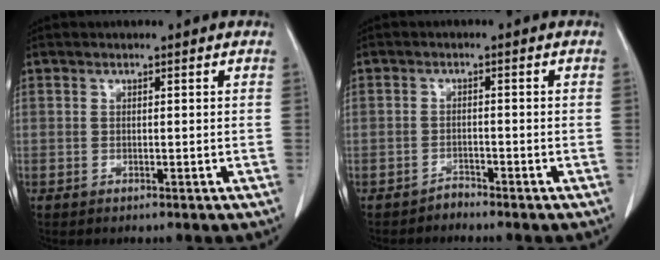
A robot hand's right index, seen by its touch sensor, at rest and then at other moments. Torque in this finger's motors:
{"motor_torque": [-0.50, 0.01, -0.35, -0.11]}